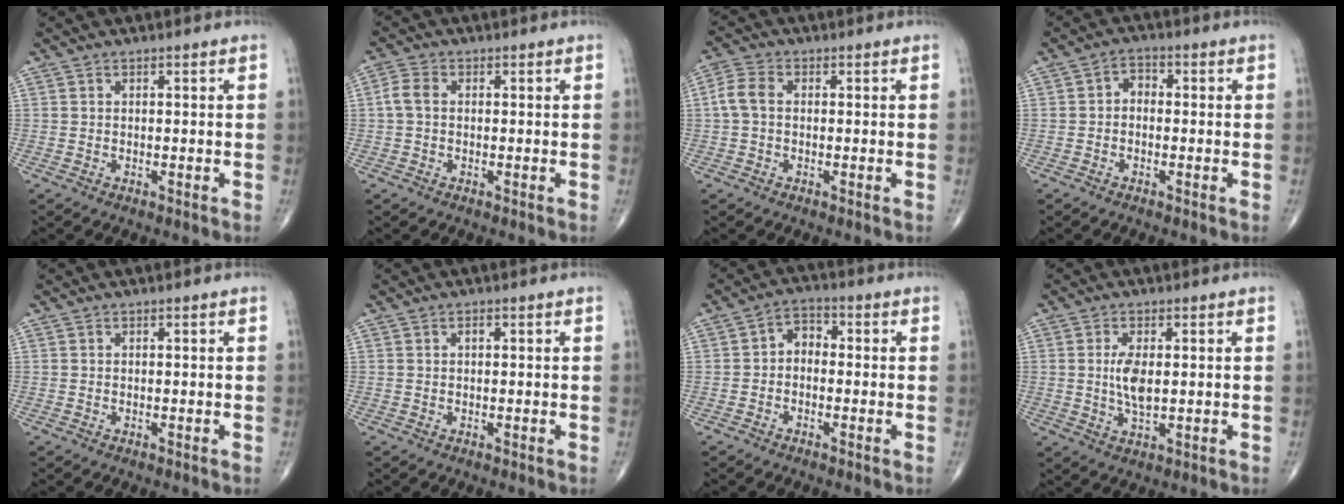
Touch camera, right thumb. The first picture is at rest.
{"total": 3.2, "force": [0.1, 2.2, 2.4], "torque": [-0.052, 0.009, -0.005]}
{"total": 4.4, "force": [0.1, 3.0, 3.2], "torque": [-0.073, 0.013, -0.006]}
{"total": 2.9, "force": [-0.3, 2.1, 1.9], "torque": [-0.017, 0.015, -0.016]}
{"total": 0.0}
{"total": 0.9, "force": [0.3, 0.5, 0.7], "torque": [-0.012, 0.002, 0.005]}
{"total": 4.2, "force": [-0.5, 3.1, 2.8], "torque": [-0.029, 0.020, -0.023]}
{"total": 5.4, "force": [0.5, 2.3, 4.9], "torque": [-0.097, -0.010, 0.011]}